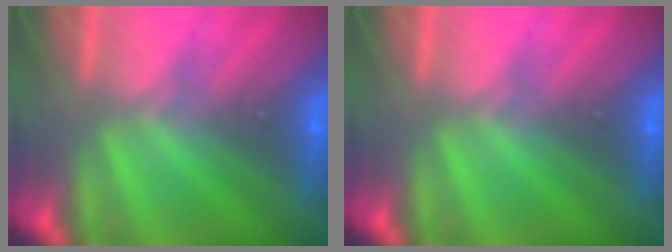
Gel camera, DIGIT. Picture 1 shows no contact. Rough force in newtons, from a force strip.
{"total": 0.0}